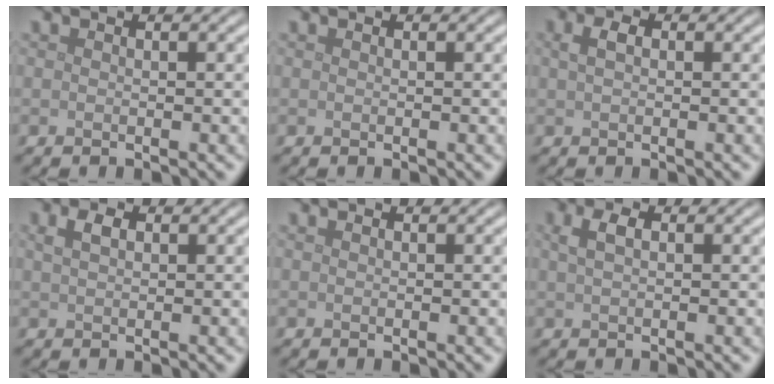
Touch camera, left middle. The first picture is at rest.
{"total": 0.0}
{"total": 1.5, "force": [0.5, 0.9, 1.2], "torque": [-0.027, 0.004, 0.006]}
{"total": 1.8, "force": [0.8, 1.0, 1.2], "torque": [-0.027, 0.006, 0.016]}
{"total": 0.0}
{"total": 1.9, "force": [0.7, 0.9, 1.5], "torque": [-0.034, 0.005, 0.013]}